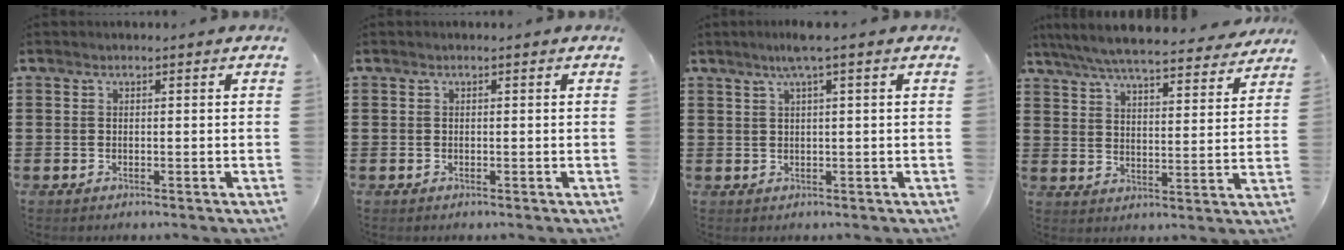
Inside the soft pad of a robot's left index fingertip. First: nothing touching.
{"total": 0.0}
{"total": 2.8, "force": [1.5, -0.3, 2.4], "torque": [-0.046, 0.000, 0.025]}
{"total": 6.7, "force": [6.3, 0.1, 2.3], "torque": [-0.071, -0.039, 0.109]}